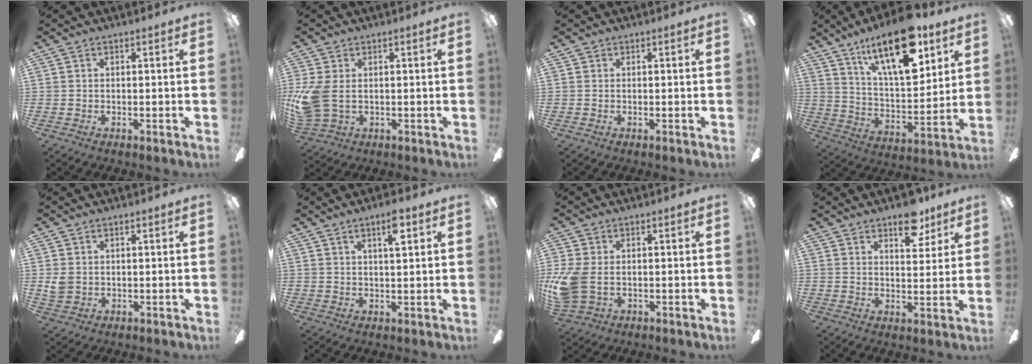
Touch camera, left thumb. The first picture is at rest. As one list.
[{"total": 8.2, "force": [0.2, 5.2, 6.3], "torque": [-0.146, -0.004, 0.008]}, {"total": 0.0}, {"total": 22.3, "force": [13.4, 8.9, 15.4], "torque": [-0.255, -0.066, 0.221]}, {"total": 3.4, "force": [0.7, 2.7, 2.0], "torque": [-0.032, 0.004, 0.012]}, {"total": 4.8, "force": [2.8, 1.0, 3.8], "torque": [-0.058, -0.005, 0.042]}, {"total": 7.8, "force": [-0.5, 5.2, 5.8], "torque": [-0.136, 0.000, -0.006]}, {"total": 8.6, "force": [5.9, 4.2, 4.6], "torque": [-0.040, -0.030, 0.097]}]